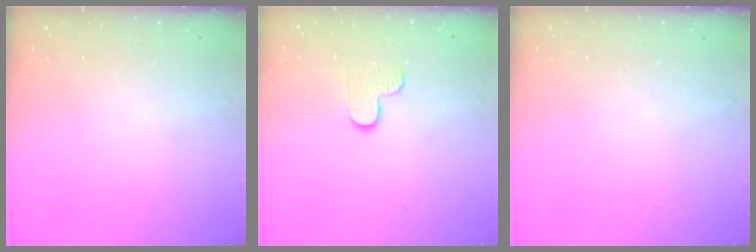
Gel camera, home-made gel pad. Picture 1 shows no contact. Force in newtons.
{"total": 4.6, "press": 4.5, "slide": 0.5}
{"total": 0.0}